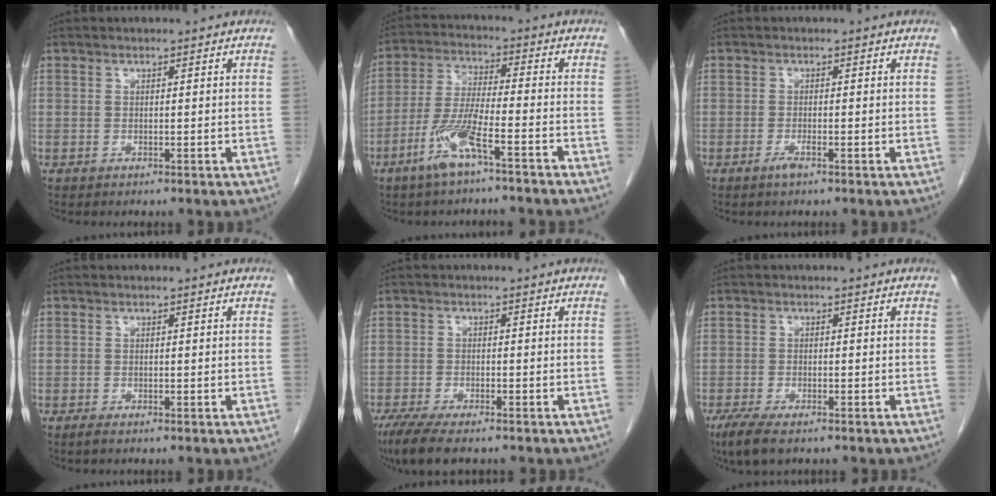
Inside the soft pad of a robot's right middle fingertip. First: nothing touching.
{"total": 8.4, "force": [-5.1, 0.9, 6.6], "torque": [-0.146, -0.005, -0.100]}
{"total": 1.6, "force": [-1.0, 0.1, 1.2], "torque": [-0.027, -0.003, -0.021]}
{"total": 0.8, "force": [-0.6, 0.0, 0.5], "torque": [-0.012, -0.003, -0.010]}
{"total": 7.7, "force": [-5.8, 2.1, 4.7], "torque": [-0.080, -0.017, -0.095]}
{"total": 5.1, "force": [-3.5, 1.4, 3.4], "torque": [-0.066, -0.012, -0.057]}